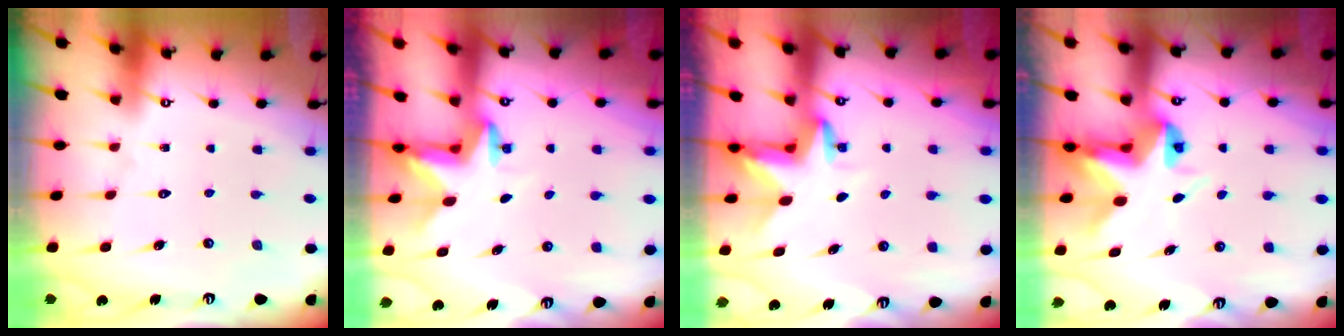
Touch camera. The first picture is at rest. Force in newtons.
{"total": 2.4, "press": 2.3, "slide": 0.4}
{"total": 3.4, "press": 3.4, "slide": 0.1}
{"total": 5.7, "press": 5.6, "slide": 0.6}